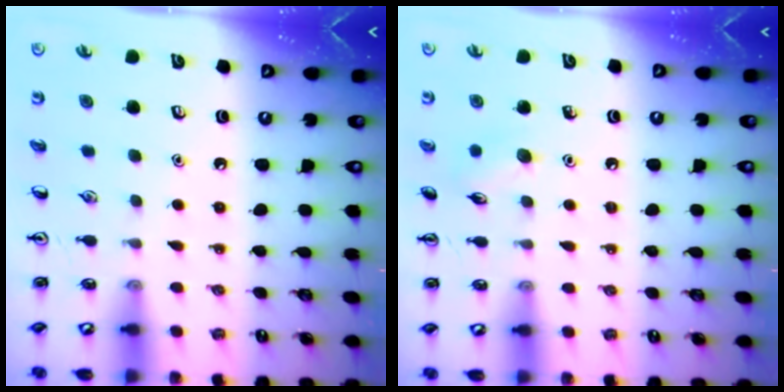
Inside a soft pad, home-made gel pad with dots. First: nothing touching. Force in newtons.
{"total": 6.6, "press": 6.3, "slide": 1.9}